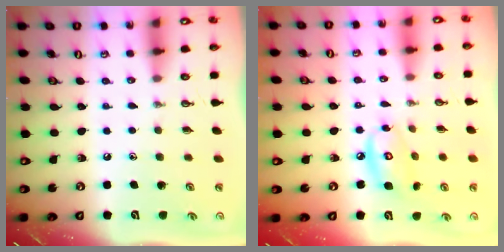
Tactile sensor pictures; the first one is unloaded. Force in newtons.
{"total": 9.0, "press": 9.0, "slide": 0.6}